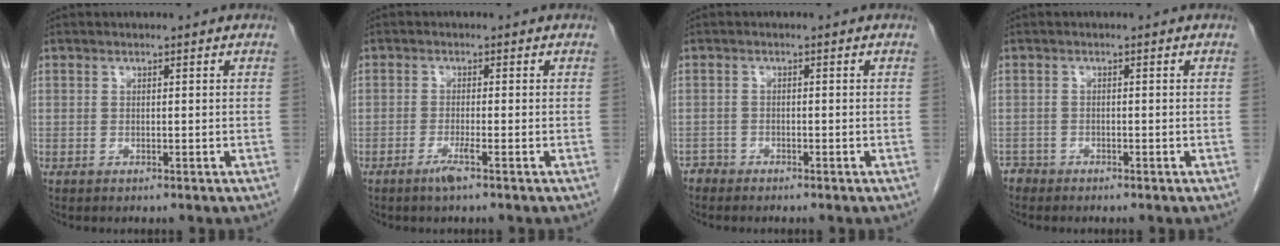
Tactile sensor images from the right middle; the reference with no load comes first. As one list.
[{"total": 2.3, "force": [-1.5, -0.3, 1.8], "torque": [-0.038, -0.006, -0.030]}, {"total": 1.2, "force": [-1.1, 0.4, -0.3], "torque": [0.005, 0.000, -0.021]}, {"total": 1.2, "force": [-1.0, 0.5, -0.3], "torque": [0.002, 0.000, -0.020]}]